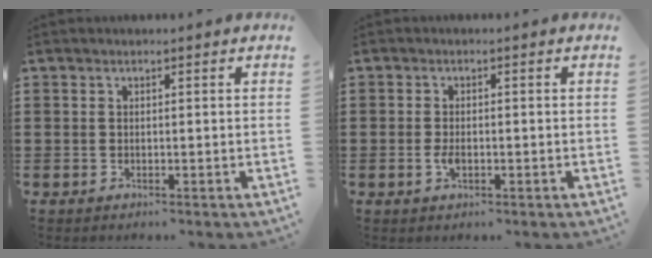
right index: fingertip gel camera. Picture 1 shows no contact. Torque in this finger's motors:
{"motor_torque": [2.14, 0.00, 0.48, 0.10]}